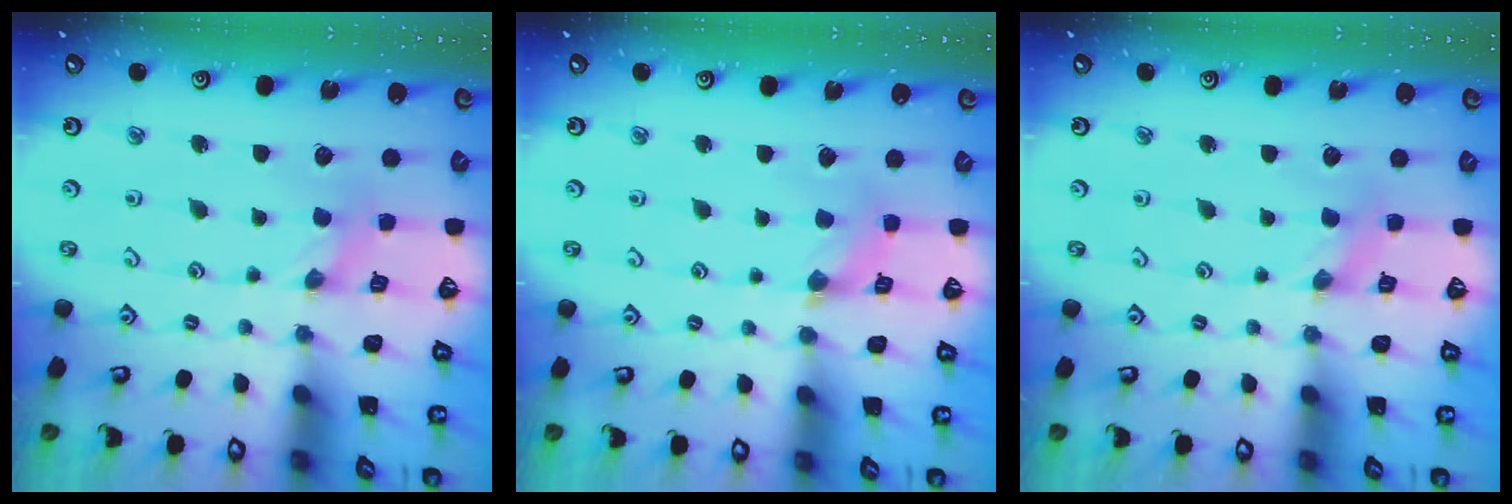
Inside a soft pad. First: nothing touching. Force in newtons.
{"total": 1.7, "press": 1.7, "slide": 0.3}
{"total": 0.0}